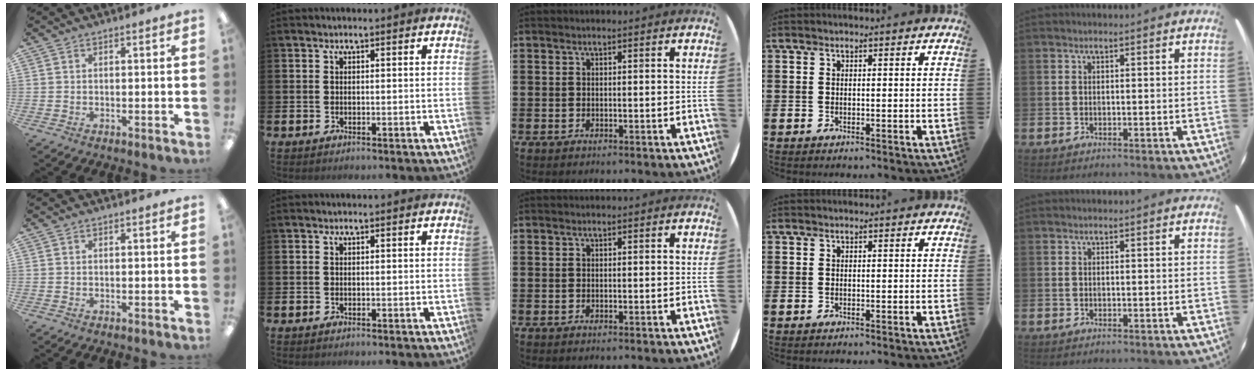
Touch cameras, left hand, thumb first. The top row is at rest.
{}